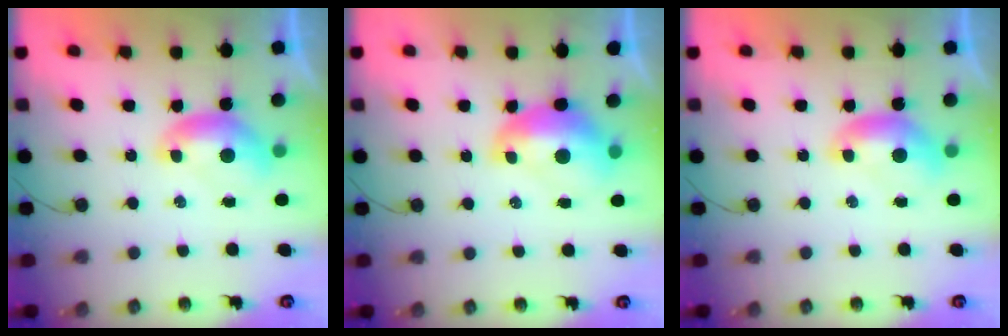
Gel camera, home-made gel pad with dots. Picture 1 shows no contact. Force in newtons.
{"total": 2.8, "press": 2.7, "slide": 0.7}
{"total": 0.0}